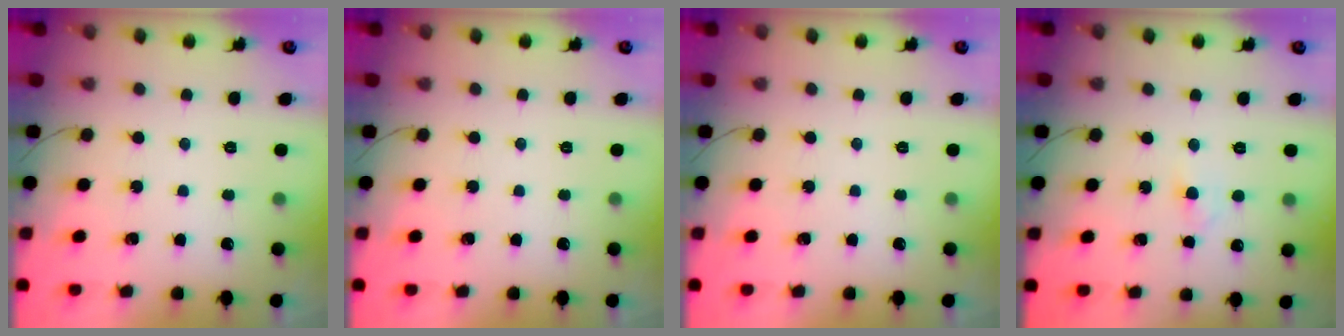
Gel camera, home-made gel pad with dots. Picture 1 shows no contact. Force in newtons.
{"total": 0.0}
{"total": 0.0}
{"total": 2.5, "press": 2.3, "slide": 0.9}